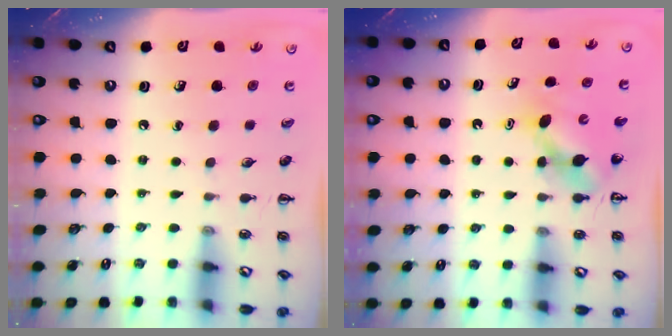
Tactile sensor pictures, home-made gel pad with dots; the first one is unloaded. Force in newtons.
{"total": 4.5, "press": 4.4, "slide": 0.6}